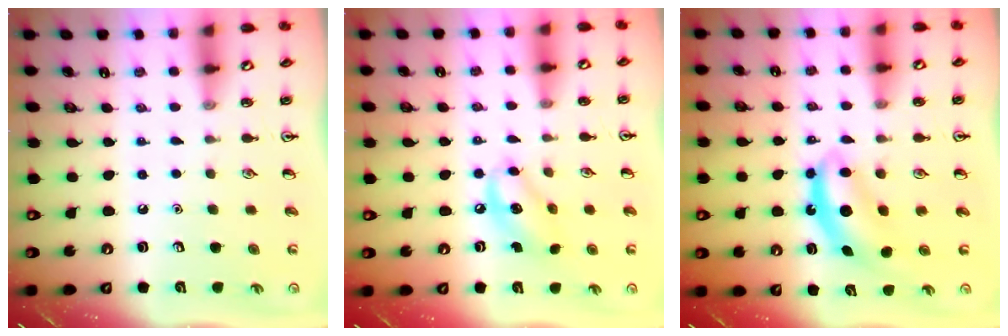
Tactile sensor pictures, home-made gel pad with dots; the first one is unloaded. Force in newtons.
{"total": 8.1, "press": 8.0, "slide": 1.6}
{"total": 6.5, "press": 6.3, "slide": 1.5}